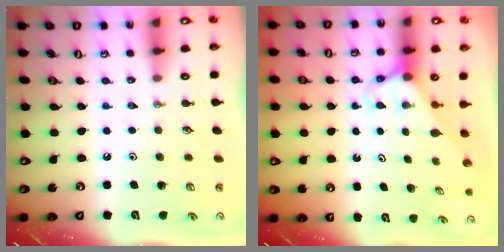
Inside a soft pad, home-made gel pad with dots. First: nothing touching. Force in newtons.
{"total": 2.7, "press": 2.7, "slide": 0.1}